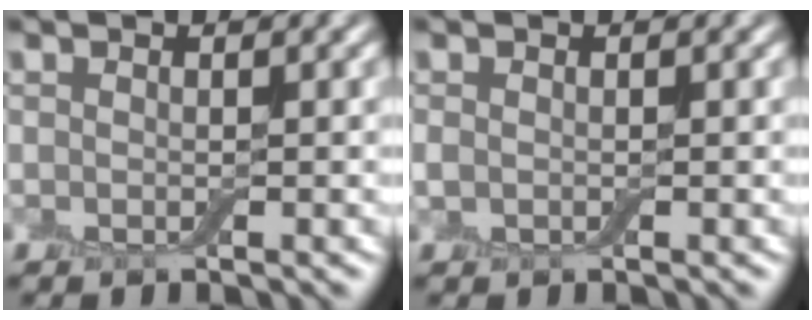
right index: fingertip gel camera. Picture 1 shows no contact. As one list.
[{"total": 0.5, "force": [0.0, 0.4, 0.3], "torque": [-0.009, -0.001, -0.001]}]